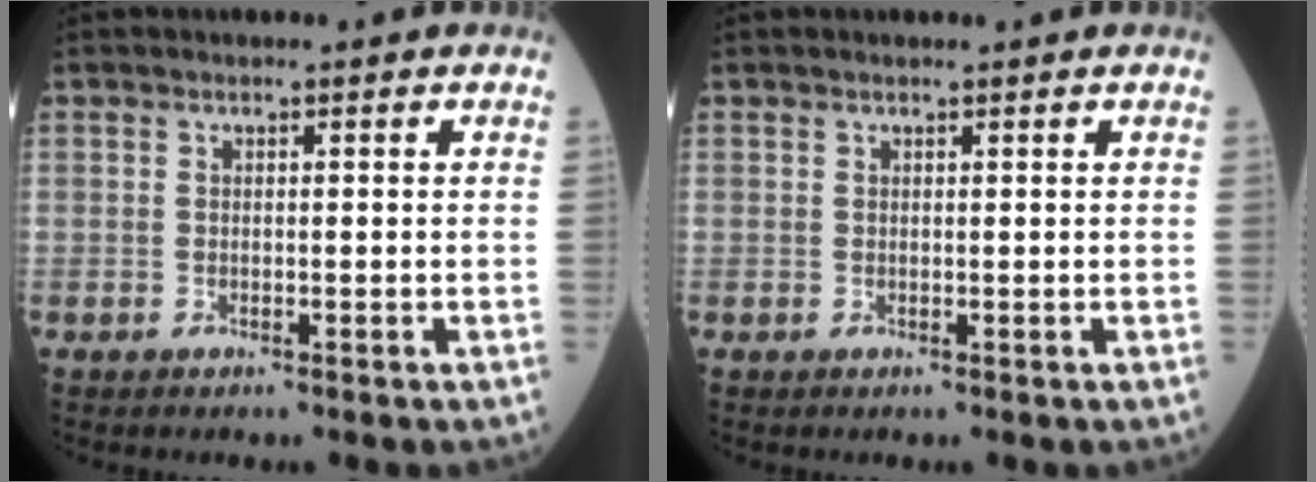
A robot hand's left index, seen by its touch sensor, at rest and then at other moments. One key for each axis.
{"total": 0.7, "fx": 0.6, "fy": 0.1, "fz": 0.2, "tx": -0.009, "ty": 0.009, "tz": 0.010}